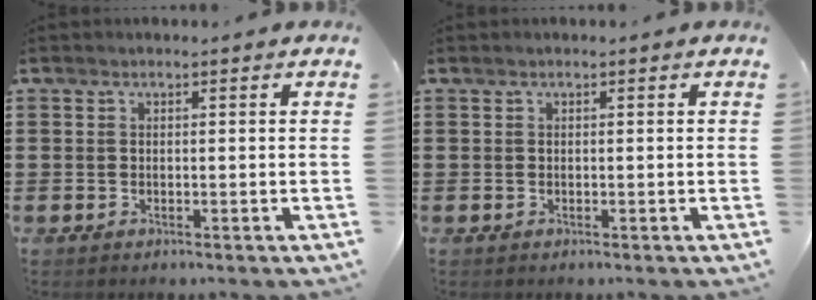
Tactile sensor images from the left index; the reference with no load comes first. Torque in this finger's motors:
{"motor_torque": [0.05, 0.01, -0.01, -0.01]}